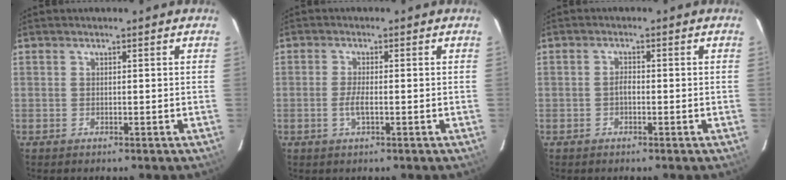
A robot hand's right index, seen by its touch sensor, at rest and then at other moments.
{"total": 2.5, "force": [-0.8, 0.5, 2.3], "torque": [-0.048, -0.005, -0.014]}
{"total": 1.3, "force": [-0.5, 0.6, 1.0], "torque": [-0.020, 0.006, -0.010]}